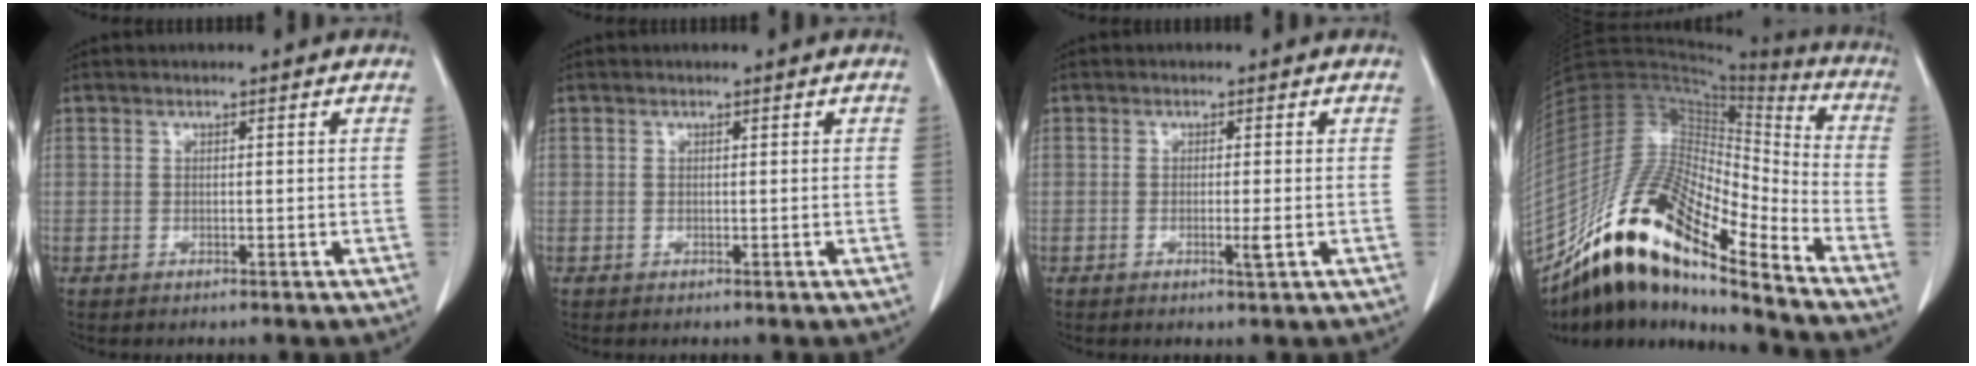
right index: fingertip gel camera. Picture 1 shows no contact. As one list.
[{"total": 0.0}, {"total": 1.7, "force": [-0.4, -0.1, 1.7], "torque": [-0.028, -0.005, -0.007]}, {"total": 22.2, "force": [-15.6, 4.3, 15.2], "torque": [-0.296, 0.003, -0.283]}]